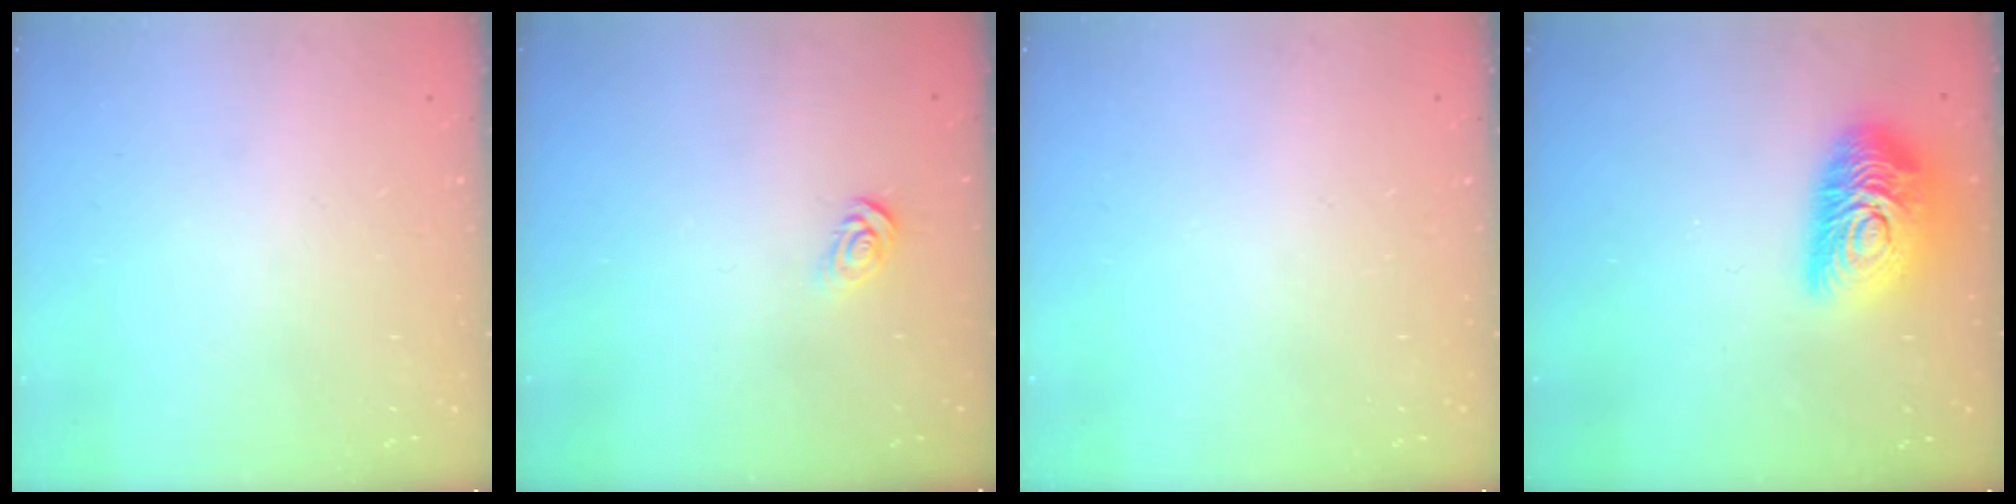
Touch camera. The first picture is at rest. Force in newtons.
{"total": 3.7, "press": 3.7, "slide": 0.3}
{"total": 0.0}
{"total": 15.8, "press": 15.7, "slide": 0.9}